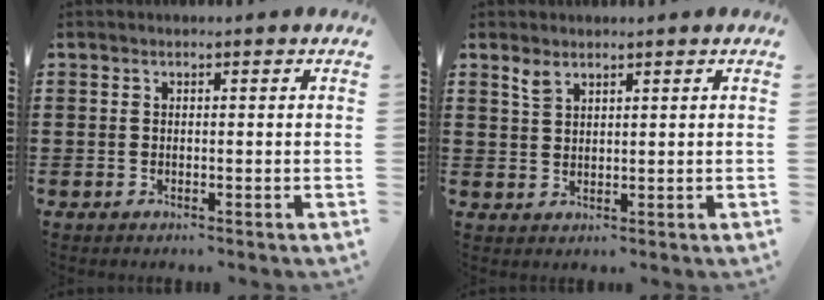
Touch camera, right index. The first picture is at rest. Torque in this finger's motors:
{"motor_torque": [0.03, -0.02, 0.01, 0.03]}